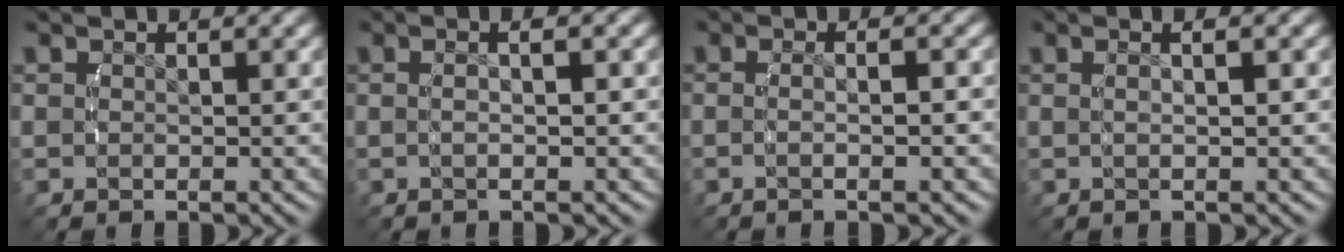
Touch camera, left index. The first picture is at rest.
{"total": 2.4, "force": [0.0, -0.3, 2.3], "torque": [-0.042, 0.009, 0.000]}
{"total": 2.4, "force": [-0.7, -0.2, 2.3], "torque": [-0.047, -0.001, -0.011]}
{"total": 2.0, "force": [0.2, -0.4, 2.0], "torque": [-0.034, 0.007, 0.005]}